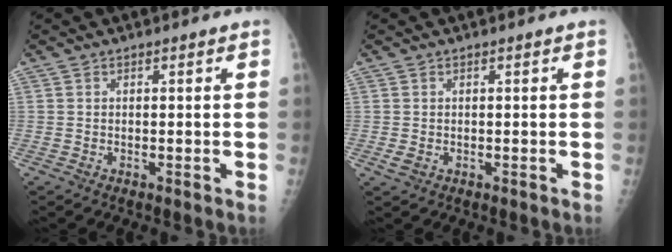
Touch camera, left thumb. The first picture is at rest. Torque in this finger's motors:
{"motor_torque": [0.03, 0.25, 0.14, 0.06, 0.03]}